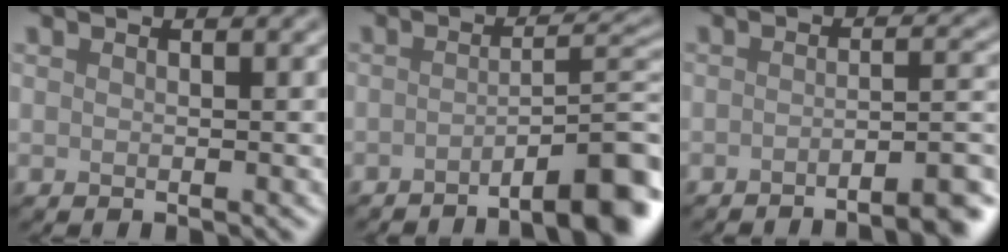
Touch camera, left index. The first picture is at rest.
{"total": 7.4, "force": [-4.1, 1.5, 5.9], "torque": [-0.061, 0.015, -0.064]}
{"total": 5.8, "force": [-4.2, 1.2, 3.9], "torque": [-0.032, 0.017, -0.058]}